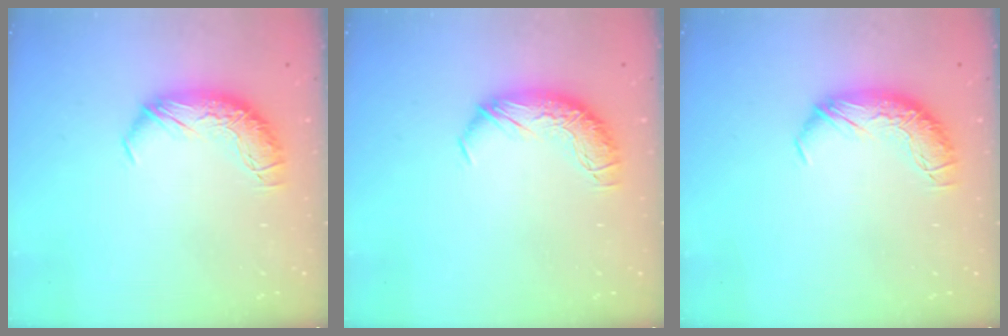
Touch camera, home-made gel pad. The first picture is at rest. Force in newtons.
{"total": 0.0}
{"total": 0.0}